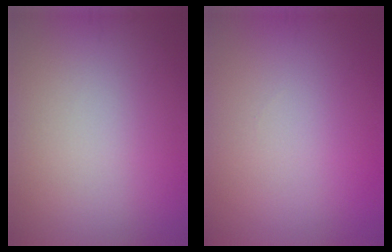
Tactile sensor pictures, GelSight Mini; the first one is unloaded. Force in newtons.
{"total": 0.0}